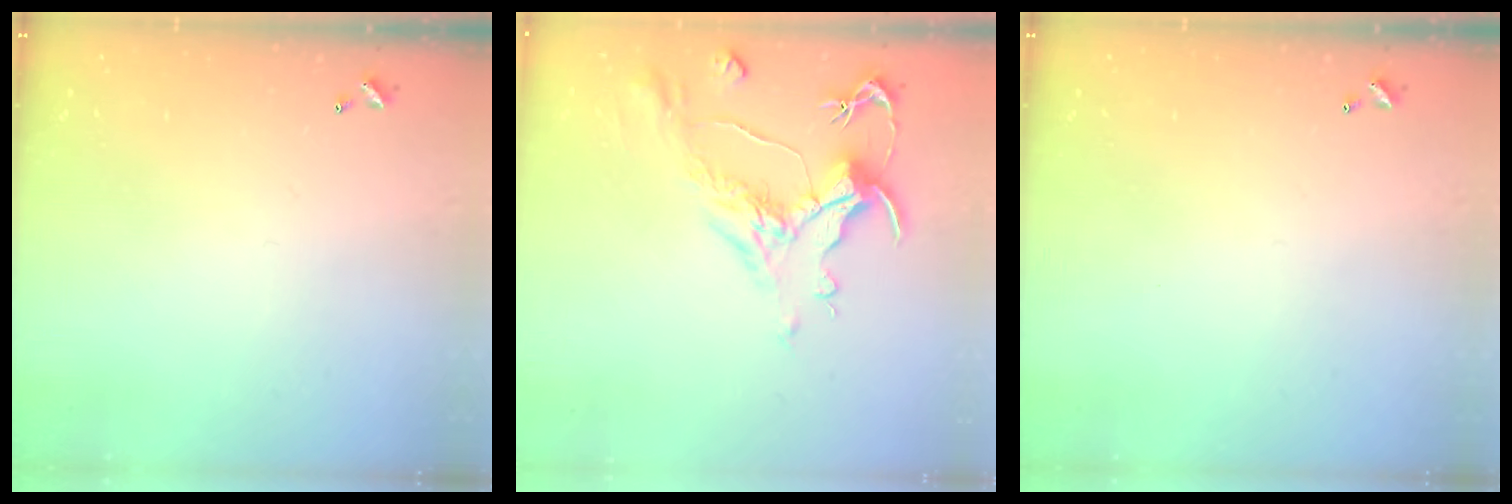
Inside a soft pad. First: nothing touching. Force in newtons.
{"total": 1.5, "press": 0.5, "slide": 1.4}
{"total": 0.0}